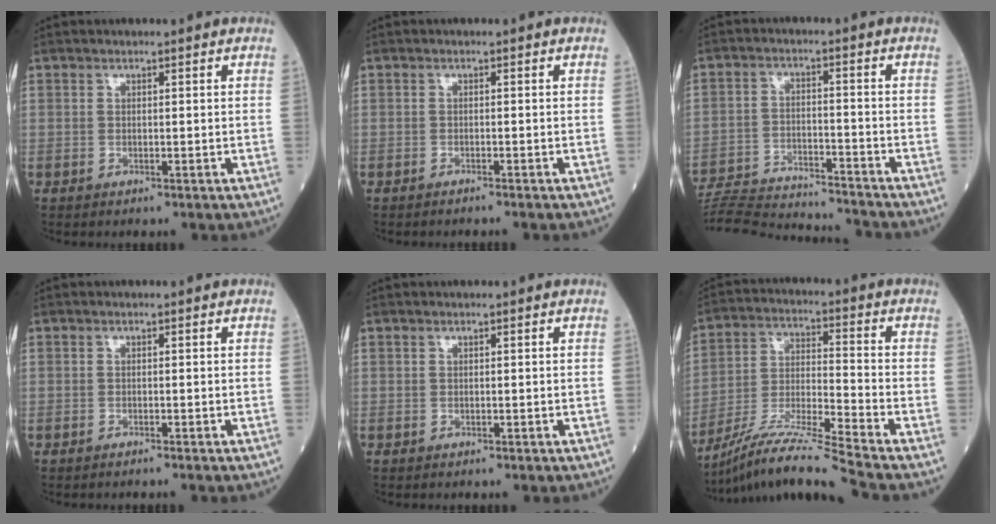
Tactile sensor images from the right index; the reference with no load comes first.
{"total": 1.6, "force": [-1.4, -0.3, 0.7], "torque": [-0.009, 0.002, -0.018]}
{"total": 18.2, "force": [-17.5, 0.8, 4.6], "torque": [-0.096, -0.011, -0.267]}
{"total": 1.4, "force": [-1.2, -0.2, 0.6], "torque": [-0.008, 0.002, -0.016]}
{"total": 0.0}
{"total": 14.1, "force": [-12.1, -2.4, 6.9], "torque": [-0.127, -0.015, -0.222]}